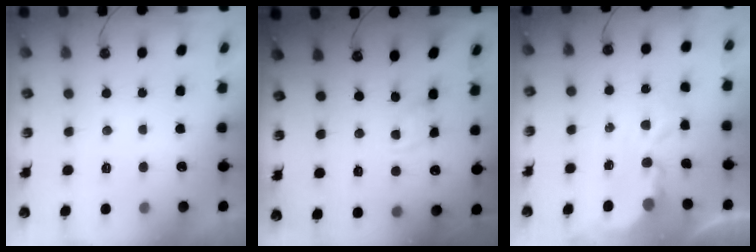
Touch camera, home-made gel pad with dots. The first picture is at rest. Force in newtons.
{"total": 2.5, "press": 2.5, "slide": 0.1}
{"total": 3.9, "press": 3.9, "slide": 0.1}